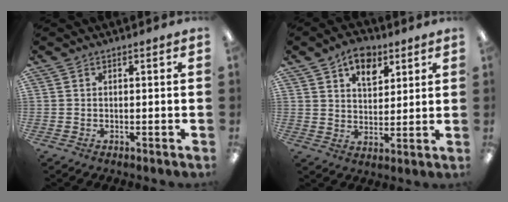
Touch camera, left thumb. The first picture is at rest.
{"total": 8.4, "force": [5.6, 4.9, 3.9], "torque": [-0.054, -0.022, 0.098]}